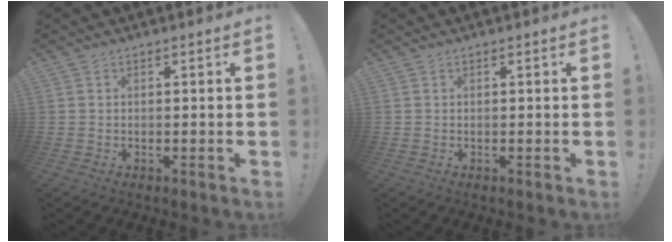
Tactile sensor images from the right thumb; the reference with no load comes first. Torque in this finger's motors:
{"motor_torque": [0.00, 0.00, -0.13, 0.08, 0.00]}